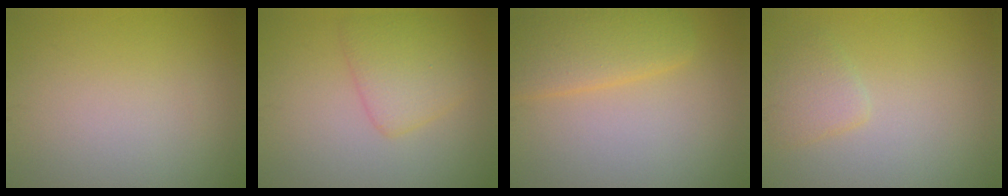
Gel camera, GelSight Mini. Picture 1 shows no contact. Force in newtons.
{"total": 3.4, "press": 3.4, "slide": 0.2}
{"total": 5.2, "press": 5.2, "slide": 0.3}
{"total": 1.7, "press": 1.7, "slide": 0.2}